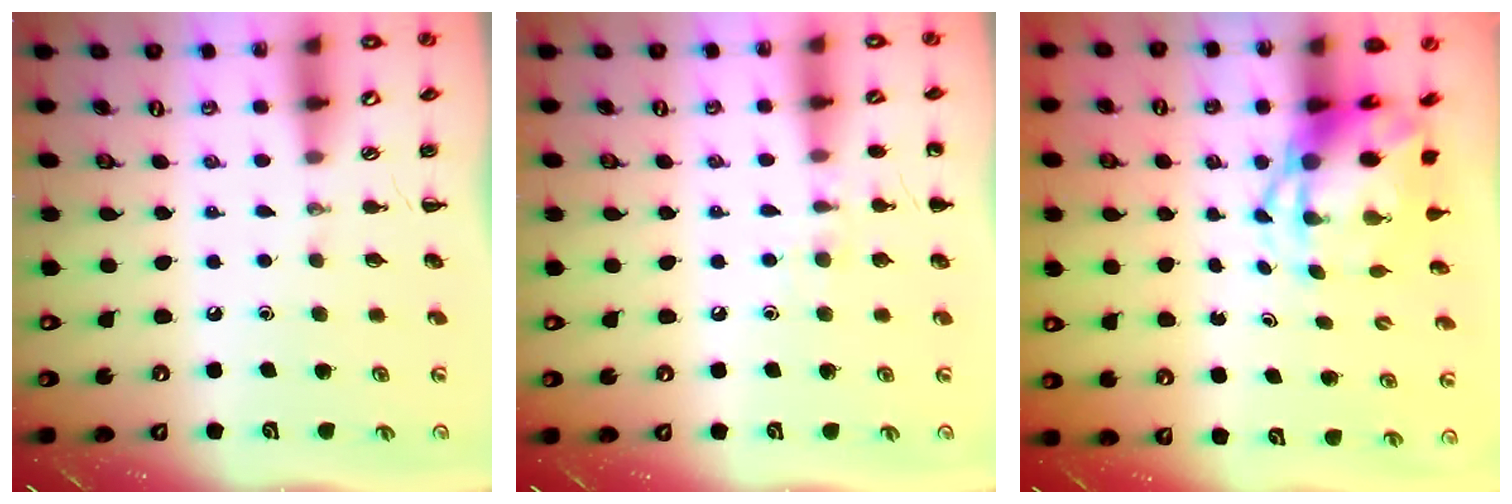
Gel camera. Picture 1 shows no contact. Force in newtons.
{"total": 6.7, "press": 6.5, "slide": 1.7}
{"total": 5.1, "press": 4.9, "slide": 1.3}